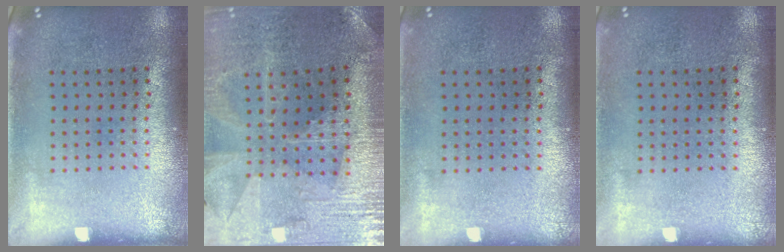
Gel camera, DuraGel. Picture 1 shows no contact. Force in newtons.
{"total": 1.7, "press": 1.7, "slide": 0.3}
{"total": 0.0}
{"total": 0.0}